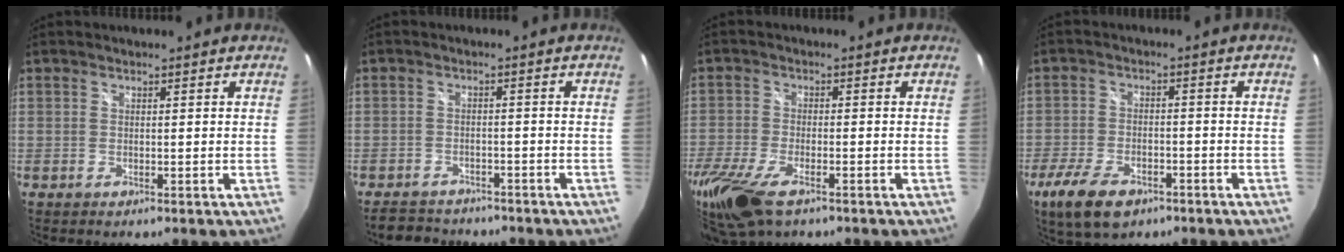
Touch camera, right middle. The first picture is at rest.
{"total": 6.5, "force": [-5.7, 2.8, 1.2], "torque": [-0.038, 0.012, -0.084]}
{"total": 16.0, "force": [-10.1, 6.7, 10.4], "torque": [-0.255, -0.062, -0.185]}
{"total": 10.2, "force": [-6.4, 4.9, 6.2], "torque": [-0.151, -0.022, -0.115]}